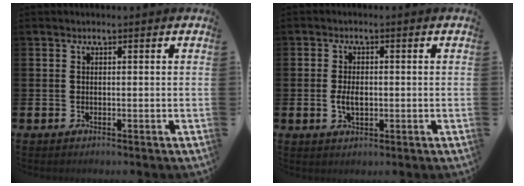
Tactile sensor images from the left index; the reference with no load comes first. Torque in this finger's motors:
{"motor_torque": [0.39, 0.35, 0.10, 0.11]}